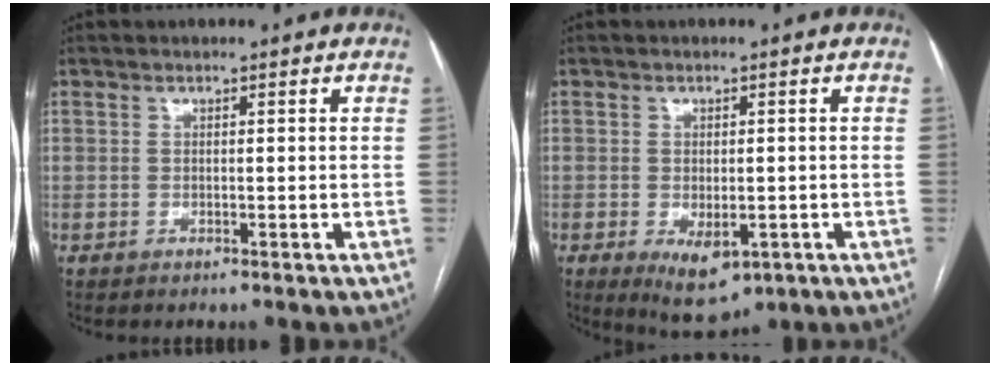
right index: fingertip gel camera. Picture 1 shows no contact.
{"total": 6.8, "force": [-2.6, 3.4, 5.3], "torque": [-0.080, -0.013, -0.025]}